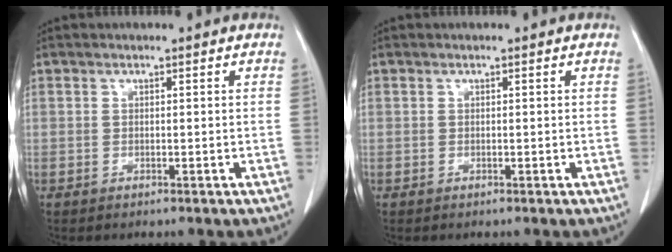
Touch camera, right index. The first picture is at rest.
{"total": 0.0}